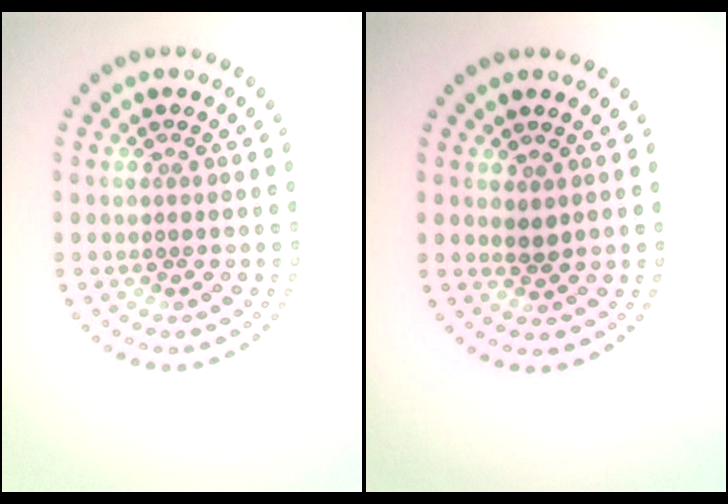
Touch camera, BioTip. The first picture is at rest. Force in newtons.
{"total": 0.9, "press": 0.8, "slide": 0.5}